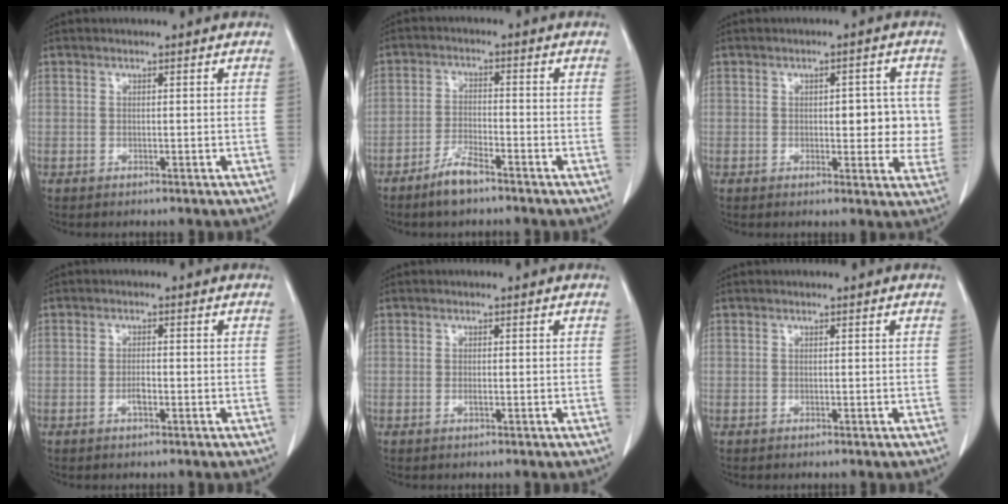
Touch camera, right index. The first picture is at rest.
{"total": 4.6, "force": [-3.5, 0.9, 2.8], "torque": [-0.053, -0.001, -0.065]}
{"total": 6.8, "force": [0.5, 3.4, 5.9], "torque": [-0.055, 0.006, 0.007]}
{"total": 1.8, "force": [-0.7, 0.5, 1.6], "torque": [-0.030, 0.001, -0.012]}
{"total": 0.8, "force": [-0.1, 0.2, 0.7], "torque": [-0.015, -0.001, -0.001]}
{"total": 0.0}